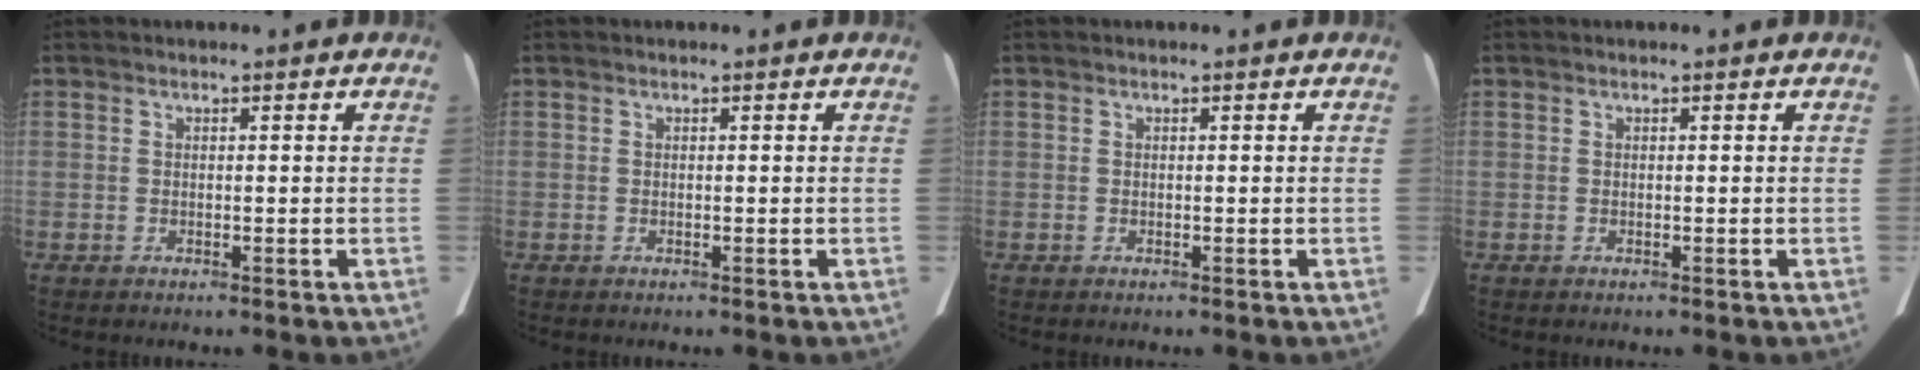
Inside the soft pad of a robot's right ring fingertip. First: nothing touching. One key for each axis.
{"total": 0.0}
{"total": 0.0}
{"total": 0.0}